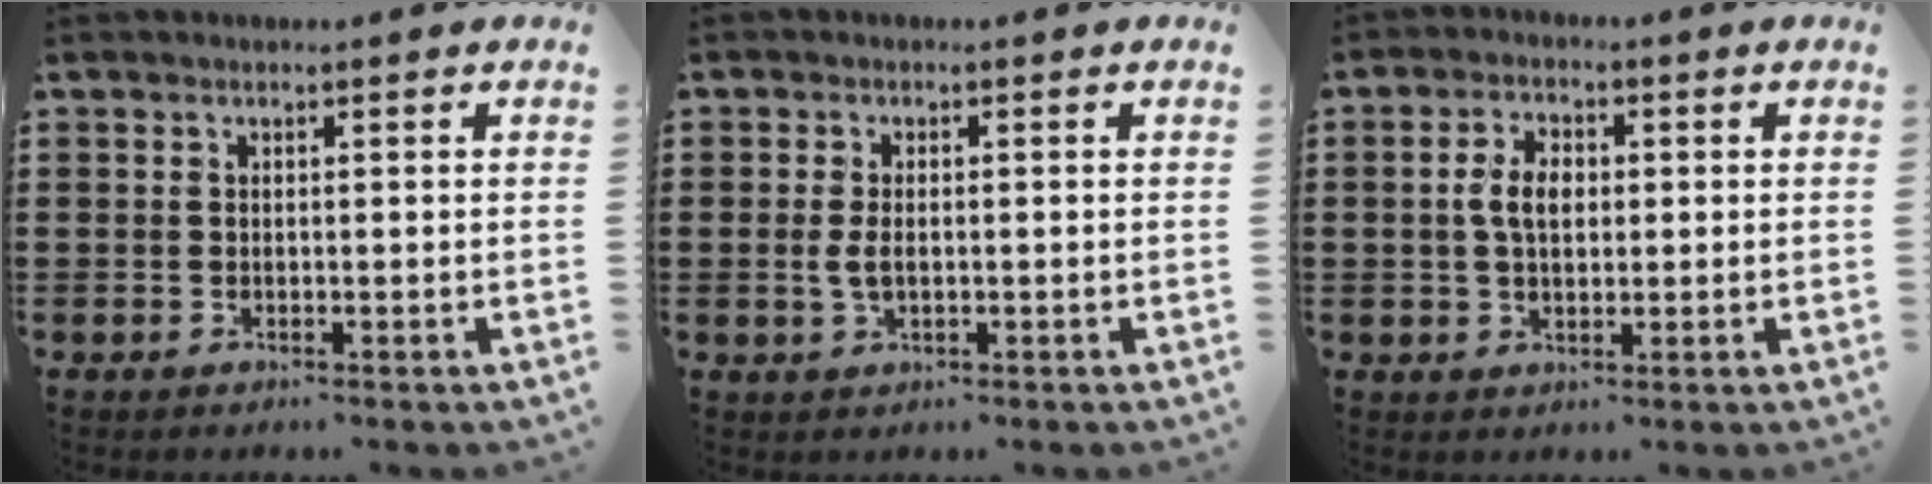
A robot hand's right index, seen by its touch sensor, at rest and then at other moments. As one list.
[{"total": 2.8, "force": [-0.1, 1.5, 2.4], "torque": [-0.061, -0.001, -0.008]}, {"total": 4.7, "force": [0.3, 2.8, 3.7], "torque": [-0.085, 0.009, 0.000]}]